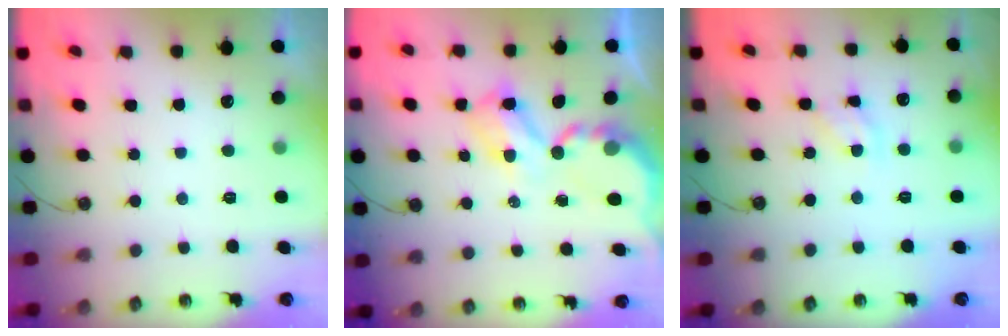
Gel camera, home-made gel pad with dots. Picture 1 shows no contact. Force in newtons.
{"total": 6.9, "press": 6.9, "slide": 0.5}
{"total": 8.2, "press": 8.2, "slide": 0.5}